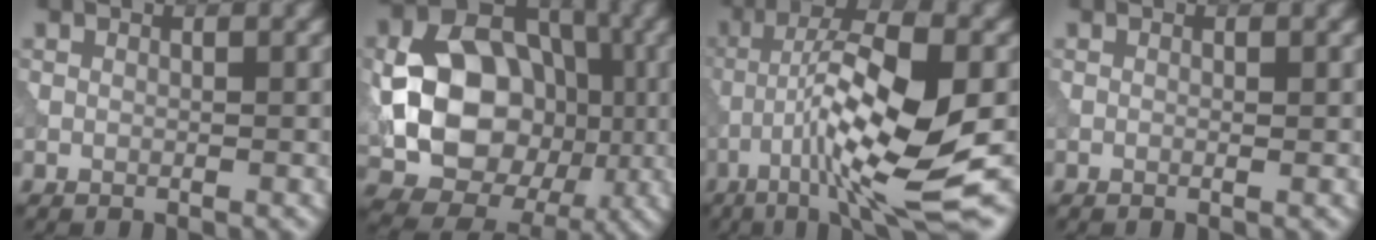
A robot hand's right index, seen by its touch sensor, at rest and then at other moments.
{"total": 13.4, "force": [-0.9, 10.3, 8.5], "torque": [-0.135, -0.003, -0.013]}
{"total": 11.1, "force": [-4.2, 2.0, 10.0], "torque": [-0.176, 0.005, -0.072]}
{"total": 0.0}